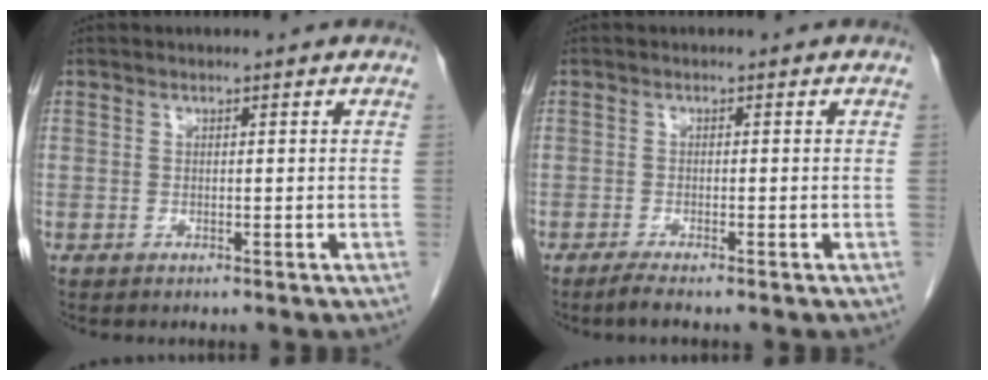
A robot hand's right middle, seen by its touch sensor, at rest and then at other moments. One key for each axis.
{"total": 1.8, "fx": -1.5, "fy": -0.1, "fz": 1.0, "tx": -0.028, "ty": -0.006, "tz": -0.031}